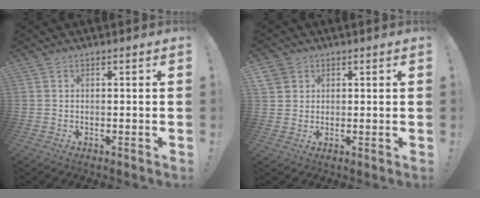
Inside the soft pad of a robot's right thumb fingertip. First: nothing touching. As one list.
[{"total": 4.0, "force": [2.3, 3.2, 0.7], "torque": [-0.008, -0.005, 0.042]}]